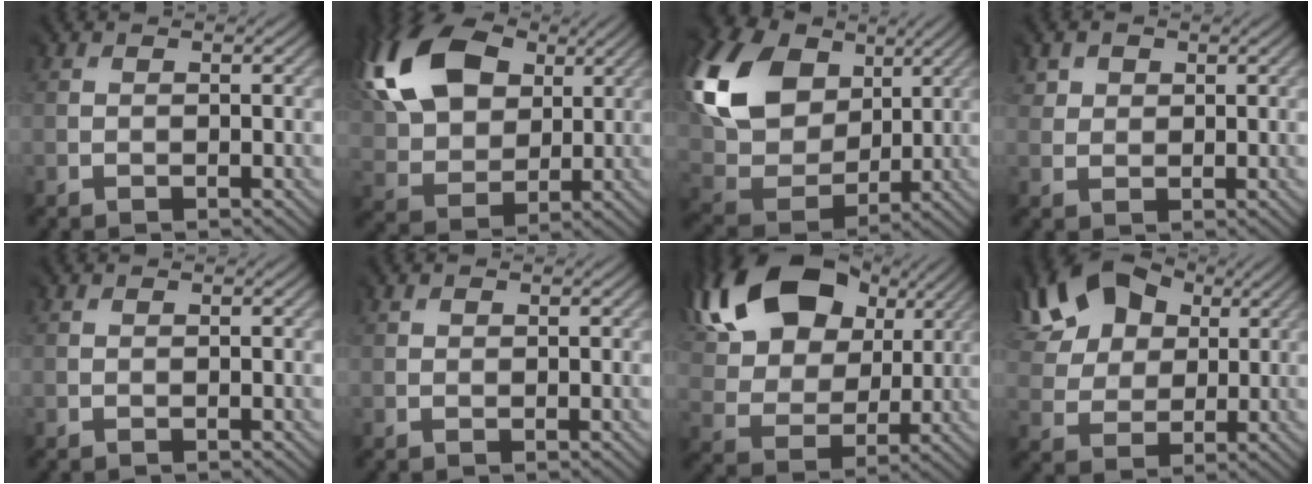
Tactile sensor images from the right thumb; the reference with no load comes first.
{"total": 16.9, "force": [7.0, 11.3, 10.4], "torque": [-0.257, 0.051, 0.121]}
{"total": 16.4, "force": [6.9, 12.0, 8.8], "torque": [-0.247, 0.033, 0.140]}
{"total": 3.1, "force": [2.3, 2.1, -0.2], "torque": [-0.005, 0.000, 0.040]}
{"total": 0.0}
{"total": 1.2, "force": [0.8, 0.8, 0.3], "torque": [0.003, 0.000, 0.016]}
{"total": 19.5, "force": [10.4, 11.9, 11.4], "torque": [-0.261, 0.067, 0.157]}
{"total": 13.0, "force": [6.8, 8.5, 7.0], "torque": [-0.167, 0.038, 0.105]}